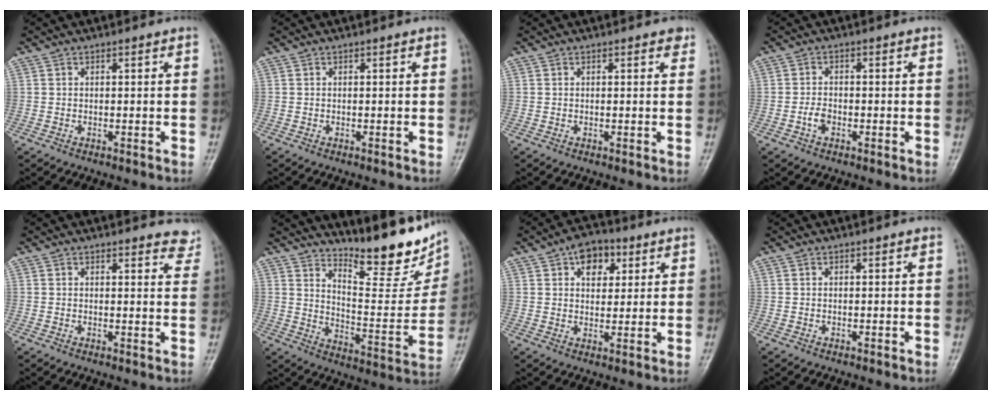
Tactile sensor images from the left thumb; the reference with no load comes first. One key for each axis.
{"total": 0.0}
{"total": 1.0, "fx": 0.7, "fy": 0.5, "fz": 0.6, "tx": 0.000, "ty": -0.002, "tz": 0.003}
{"total": 2.4, "fx": -1.0, "fy": 1.5, "fz": 1.6, "tx": -0.027, "ty": 0.010, "tz": -0.022}
{"total": 4.8, "fx": 4.5, "fy": 1.6, "fz": 0.9, "tx": 0.018, "ty": -0.026, "tz": 0.030}
{"total": 18.8, "fx": 14.8, "fy": 5.0, "fz": 10.5, "tx": -0.111, "ty": -0.111, "tz": 0.216}
{"total": 7.5, "fx": 3.4, "fy": 4.9, "fz": 4.6, "tx": -0.035, "ty": -0.007, "tz": 0.046}
{"total": 0.0}